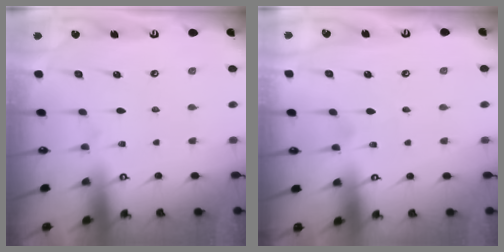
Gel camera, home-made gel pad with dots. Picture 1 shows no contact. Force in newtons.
{"total": 2.8, "press": 2.8, "slide": 0.1}